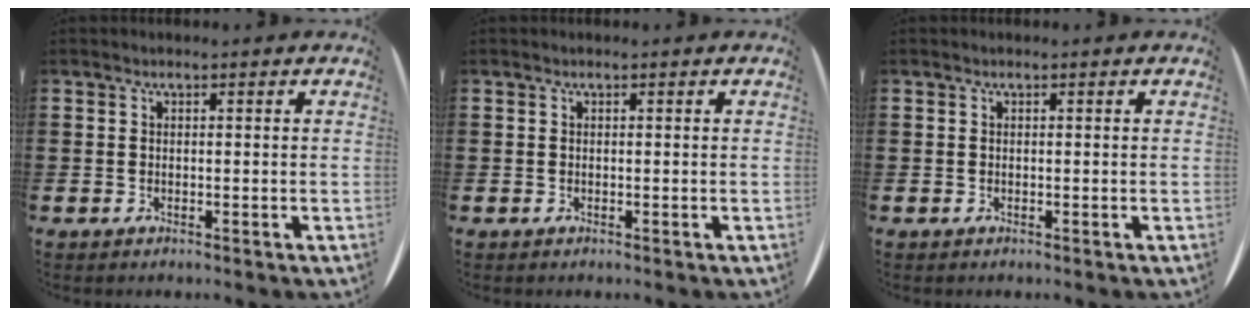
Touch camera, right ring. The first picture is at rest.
{"total": 0.0}
{"total": 0.0}